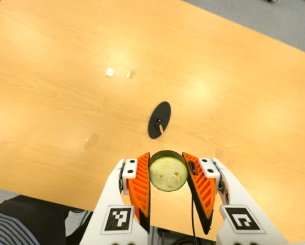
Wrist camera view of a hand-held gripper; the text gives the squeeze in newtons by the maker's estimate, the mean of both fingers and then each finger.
{"total": 10.0, "left": 9.1, "right": 10.8}